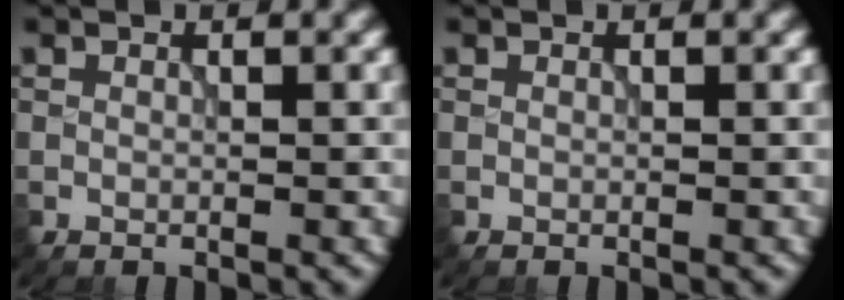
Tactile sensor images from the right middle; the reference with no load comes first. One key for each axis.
{"total": 0.0}